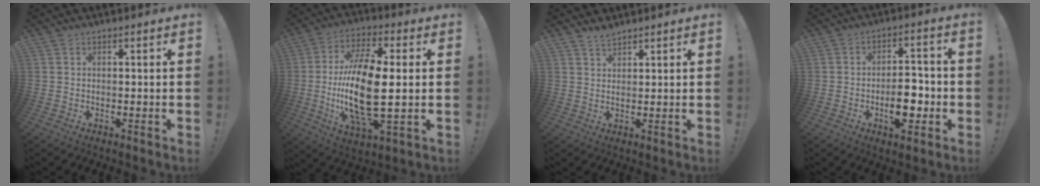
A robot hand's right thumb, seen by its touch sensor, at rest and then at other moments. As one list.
[{"total": 20.6, "force": [-0.8, 8.4, 18.8], "torque": [-0.381, -0.013, -0.017]}, {"total": 2.8, "force": [2.6, 0.5, 1.0], "torque": [-0.007, -0.020, 0.044]}, {"total": 10.1, "force": [-2.8, 5.8, 7.8], "torque": [-0.119, 0.013, -0.047]}]